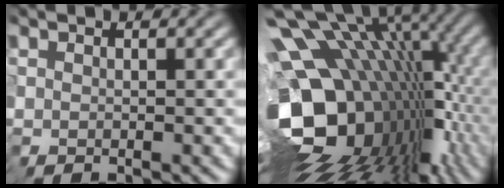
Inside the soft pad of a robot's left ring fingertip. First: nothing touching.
{"total": 17.3, "force": [-0.4, 9.7, 14.3], "torque": [-0.231, -0.017, 0.013]}